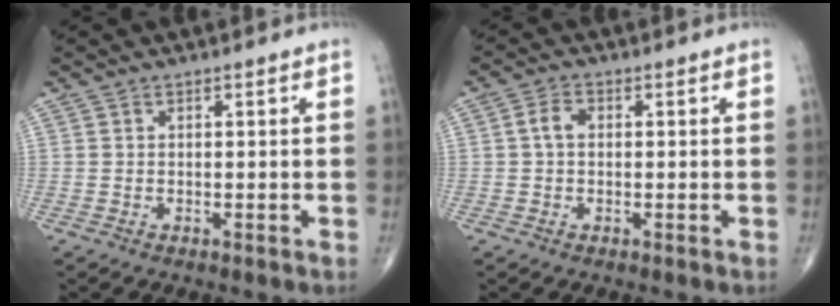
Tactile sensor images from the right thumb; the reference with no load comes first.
{"total": 2.9, "force": [0.2, 2.0, 2.1], "torque": [-0.041, 0.009, 0.001]}